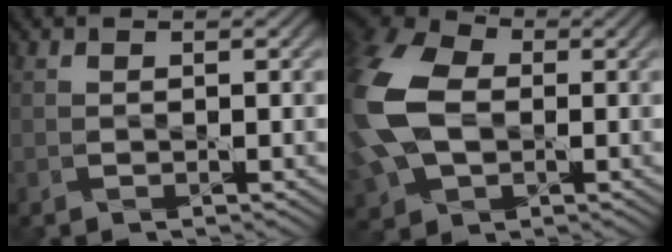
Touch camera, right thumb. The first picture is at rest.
{"total": 16.0, "force": [-0.3, 11.0, 11.6], "torque": [-0.312, -0.014, -0.009]}